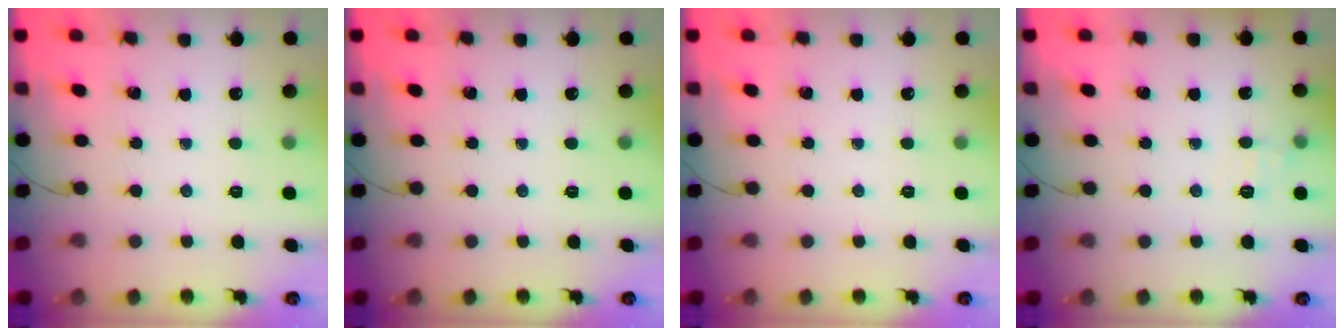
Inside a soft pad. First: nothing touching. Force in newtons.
{"total": 0.0}
{"total": 0.0}
{"total": 6.2, "press": 6.0, "slide": 1.5}